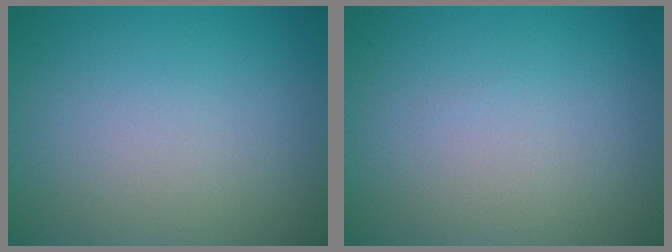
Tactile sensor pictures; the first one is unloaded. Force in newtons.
{"total": 0.0}